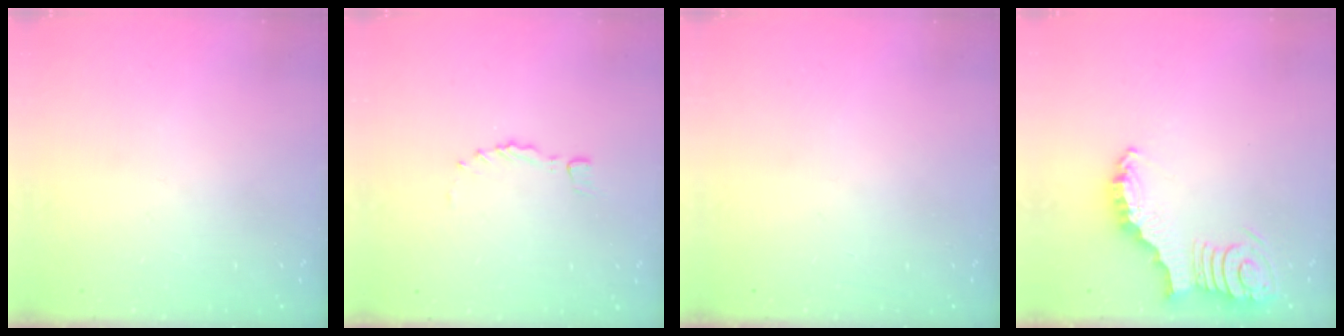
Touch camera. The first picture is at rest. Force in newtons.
{"total": 0.0}
{"total": 0.0}
{"total": 4.0, "press": 3.9, "slide": 0.6}